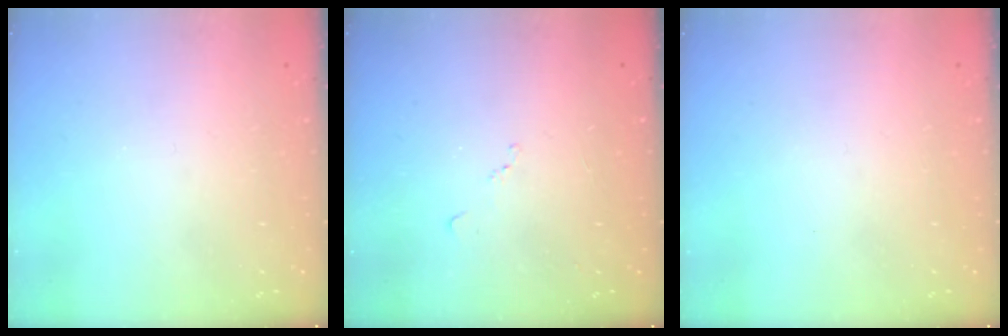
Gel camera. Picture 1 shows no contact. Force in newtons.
{"total": 6.6, "press": 6.6, "slide": 0.7}
{"total": 0.0}